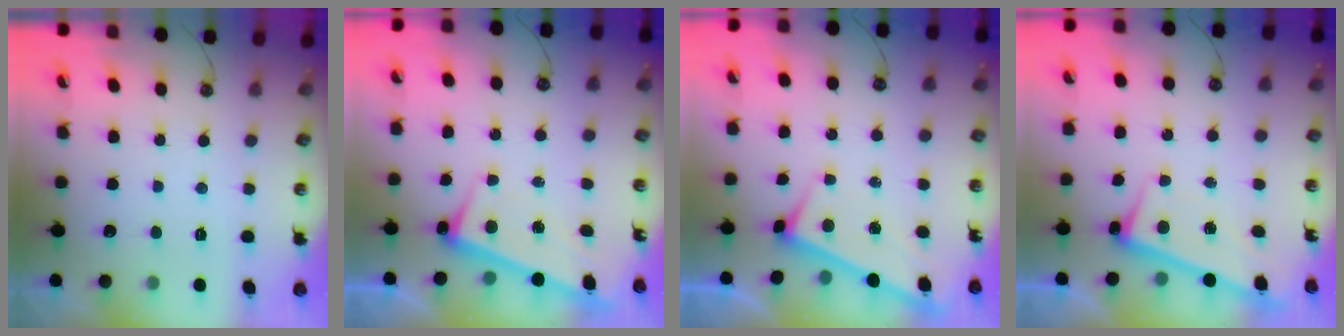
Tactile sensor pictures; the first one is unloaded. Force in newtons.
{"total": 3.5, "press": 3.4, "slide": 0.9}
{"total": 3.1, "press": 3.1, "slide": 0.1}
{"total": 2.8, "press": 2.6, "slide": 1.1}